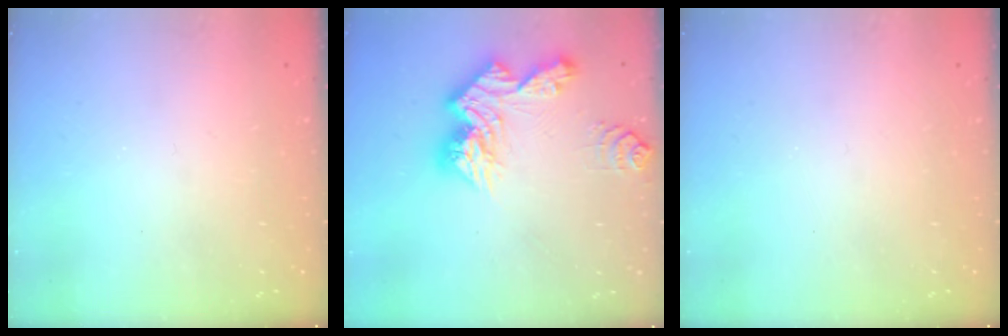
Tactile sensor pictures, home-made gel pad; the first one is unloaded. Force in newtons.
{"total": 15.6, "press": 15.5, "slide": 1.3}
{"total": 0.0}